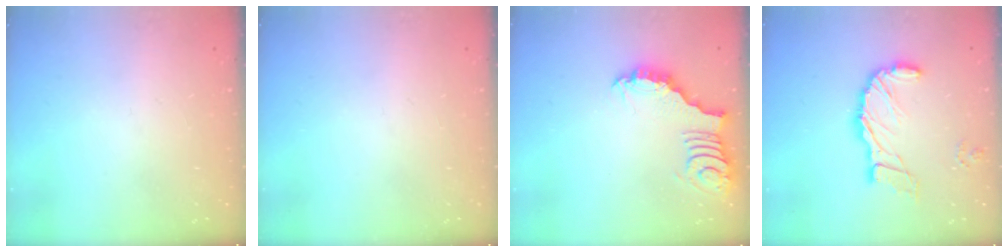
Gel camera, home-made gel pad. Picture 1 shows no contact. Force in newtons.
{"total": 0.0}
{"total": 3.3, "press": 3.3, "slide": 0.1}
{"total": 13.5, "press": 13.4, "slide": 2.0}